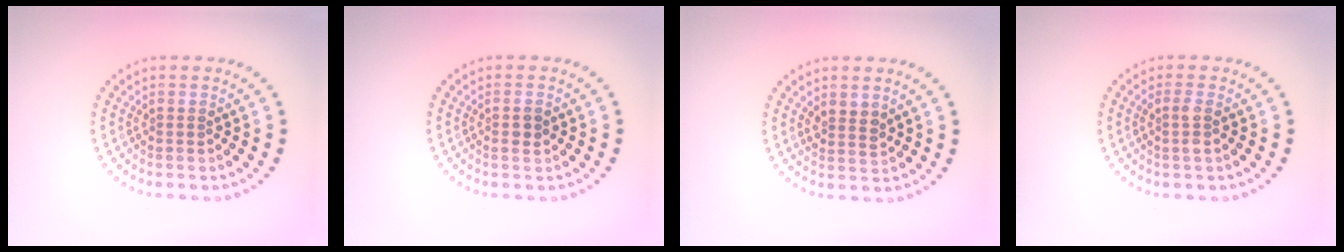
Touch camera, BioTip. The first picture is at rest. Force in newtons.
{"total": 1.2, "press": 1.1, "slide": 0.3}
{"total": 1.5, "press": 1.3, "slide": 0.7}
{"total": 1.5, "press": 1.3, "slide": 0.6}